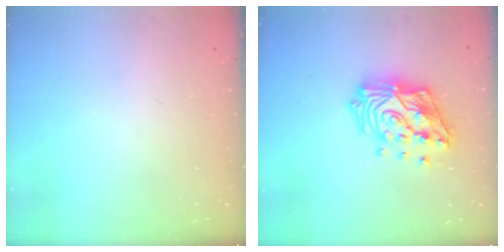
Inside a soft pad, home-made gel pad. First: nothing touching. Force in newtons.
{"total": 17.5, "press": 17.3, "slide": 2.1}